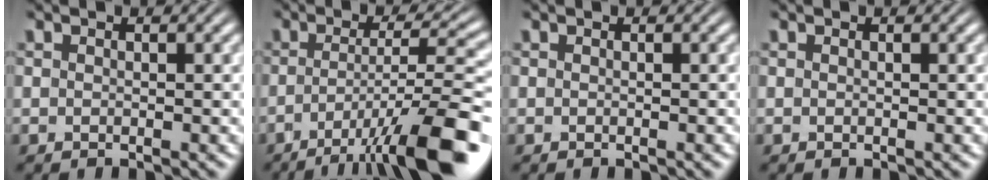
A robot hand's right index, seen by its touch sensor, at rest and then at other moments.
{"total": 8.6, "force": [-4.3, 1.4, 7.3], "torque": [-0.097, -0.013, -0.058]}
{"total": 0.0}
{"total": 0.0}